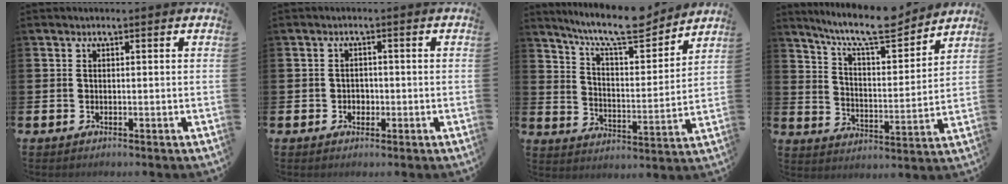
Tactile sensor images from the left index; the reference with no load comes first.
{"total": 1.0, "force": [-0.1, 1.0, 0.4], "torque": [0.003, 0.003, -0.007]}
{"total": 10.8, "force": [9.6, 2.0, 4.5], "torque": [-0.102, -0.059, 0.167]}
{"total": 10.3, "force": [9.2, 1.8, 4.4], "torque": [-0.098, -0.057, 0.159]}